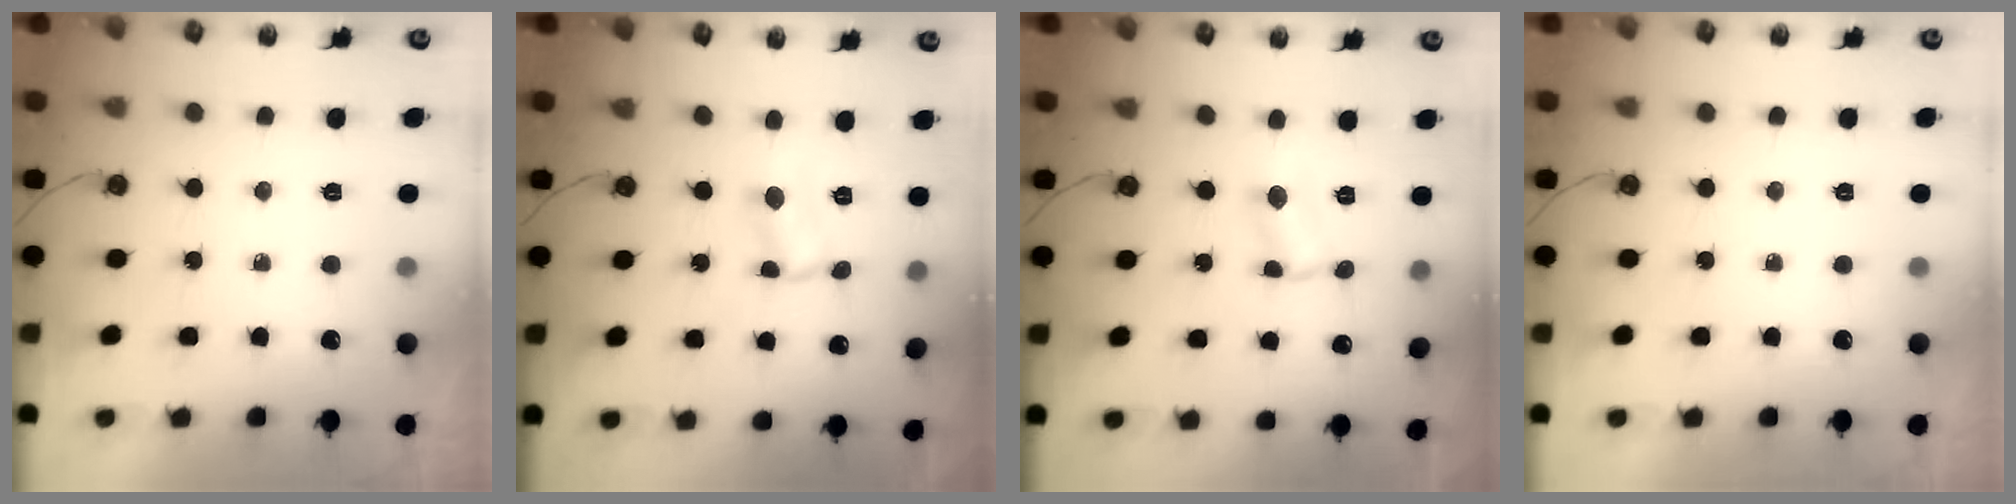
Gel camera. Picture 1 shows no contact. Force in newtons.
{"total": 1.0, "press": 1.0, "slide": 0.2}
{"total": 2.0, "press": 2.0, "slide": 0.3}
{"total": 0.0}